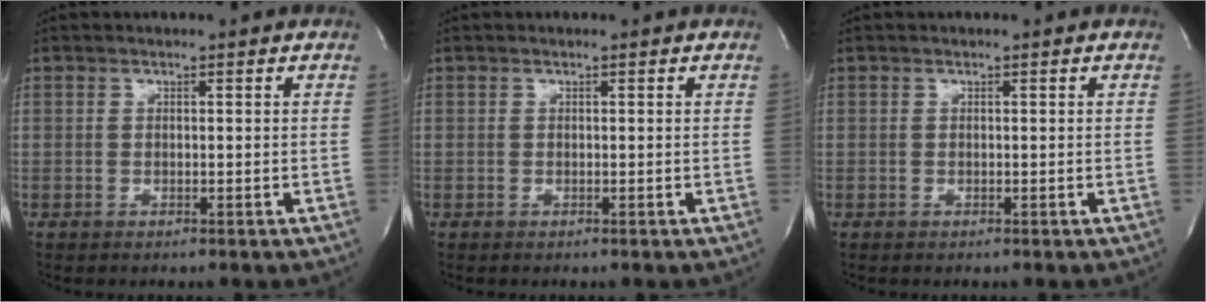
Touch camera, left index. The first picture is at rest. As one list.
[{"total": 0.0}, {"total": 0.0}]